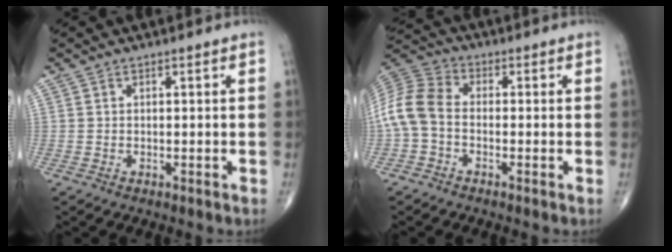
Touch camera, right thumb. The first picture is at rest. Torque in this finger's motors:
{"motor_torque": [-0.01, 0.44, 0.80, -0.37, 0.30]}